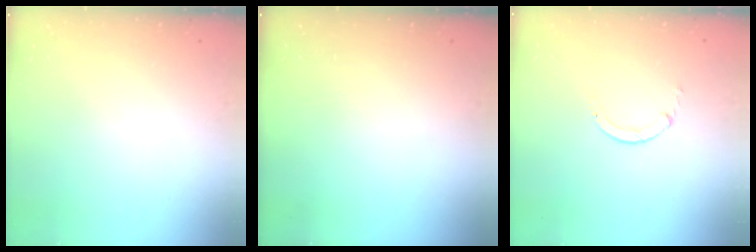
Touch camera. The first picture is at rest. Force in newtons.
{"total": 0.0}
{"total": 0.7, "press": 0.7, "slide": 0.1}